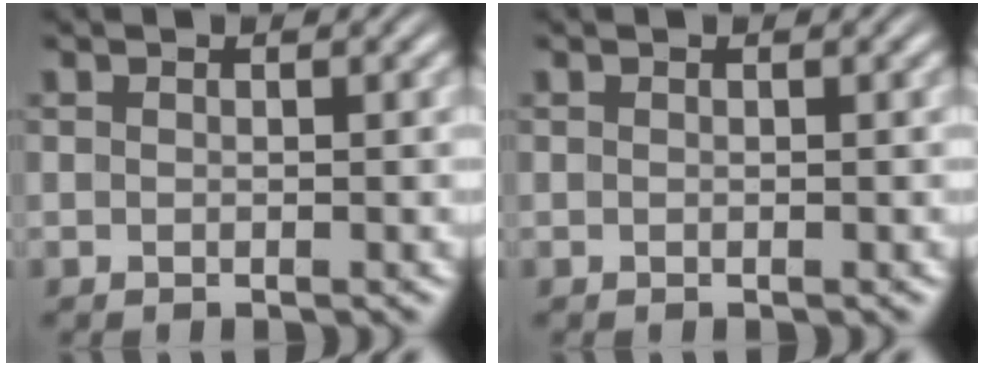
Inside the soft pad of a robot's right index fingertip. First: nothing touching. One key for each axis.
{"total": 0.0}